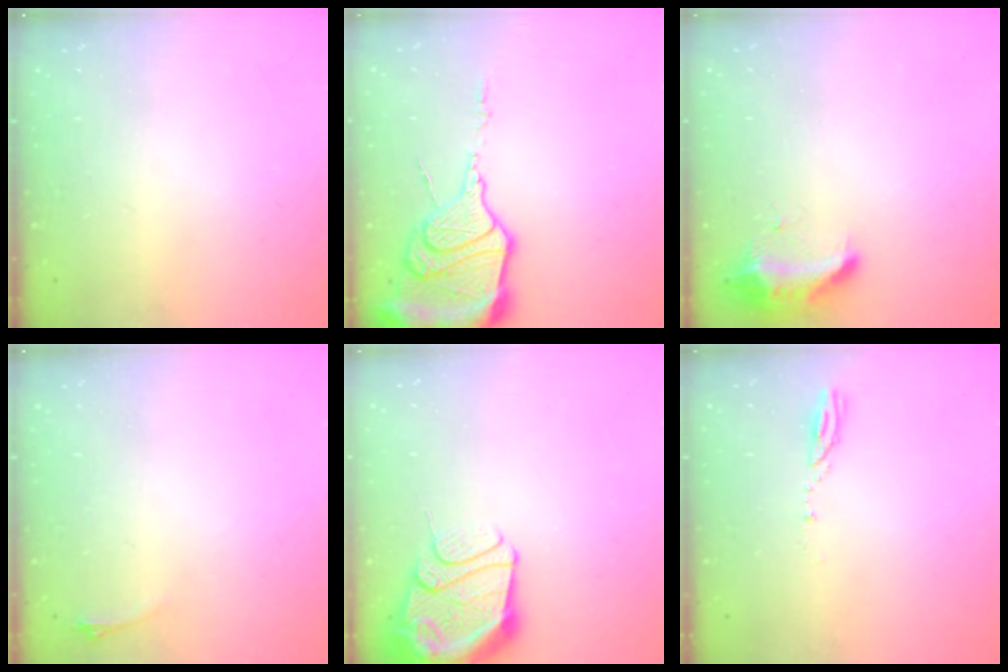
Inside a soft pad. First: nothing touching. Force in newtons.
{"total": 18.9, "press": 18.8, "slide": 1.8}
{"total": 9.1, "press": 9.1, "slide": 0.0}
{"total": 2.9, "press": 2.6, "slide": 1.5}
{"total": 14.8, "press": 14.7, "slide": 1.7}
{"total": 3.4, "press": 3.4, "slide": 0.3}